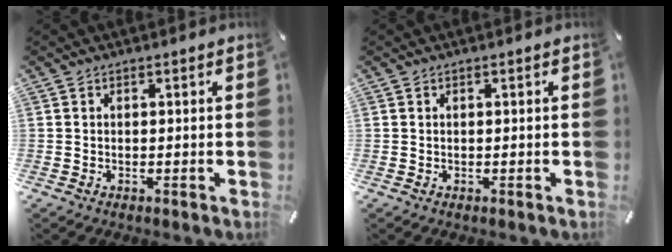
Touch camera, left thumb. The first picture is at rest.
{"total": 0.0}